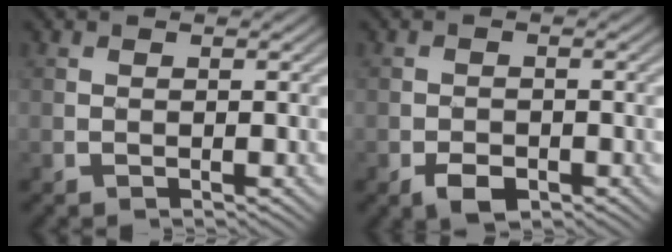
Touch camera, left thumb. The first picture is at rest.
{"total": 2.8, "force": [-1.6, 1.6, 1.7], "torque": [-0.030, -0.005, -0.029]}